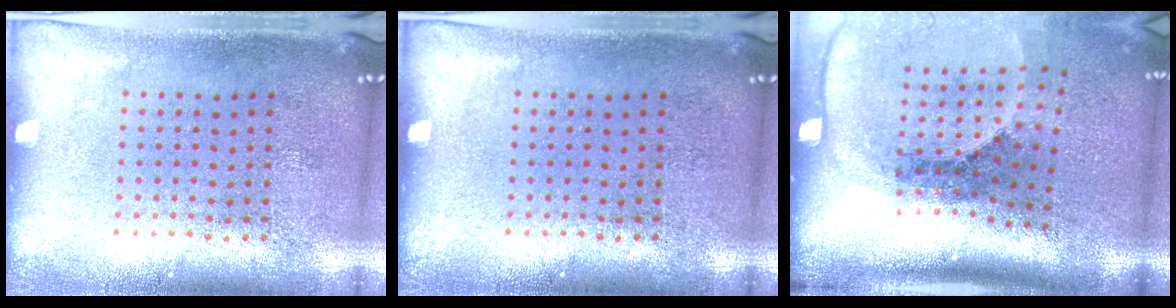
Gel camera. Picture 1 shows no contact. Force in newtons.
{"total": 0.0}
{"total": 2.6, "press": 1.9, "slide": 1.8}